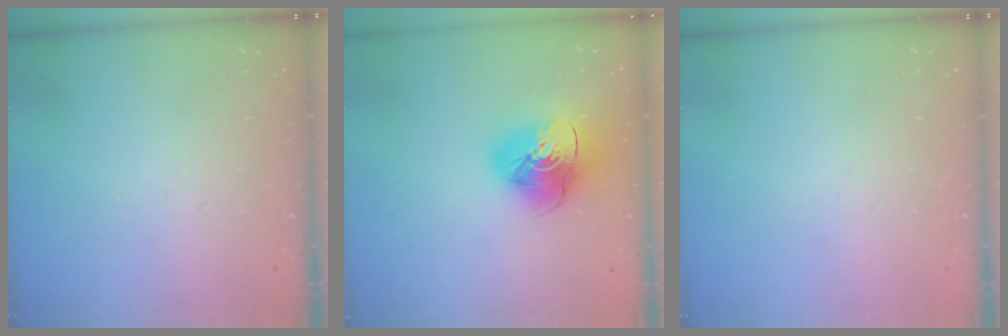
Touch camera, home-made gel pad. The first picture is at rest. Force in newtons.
{"total": 16.1, "press": 16.0, "slide": 2.1}
{"total": 0.0}